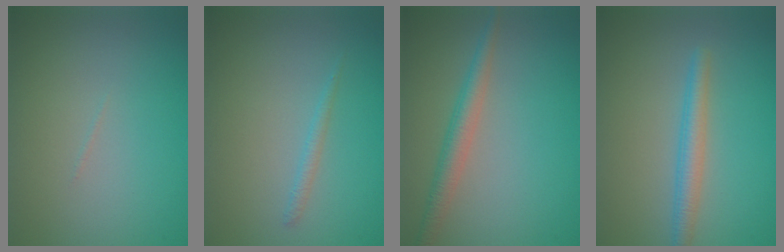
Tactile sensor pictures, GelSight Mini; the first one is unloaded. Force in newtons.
{"total": 0.9, "press": 0.9, "slide": 0.1}
{"total": 2.6, "press": 2.6, "slide": 0.0}
{"total": 2.6, "press": 2.6, "slide": 0.2}